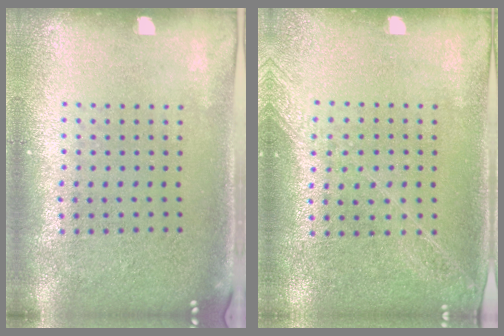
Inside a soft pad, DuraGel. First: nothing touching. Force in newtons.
{"total": 1.3, "press": 1.2, "slide": 0.3}